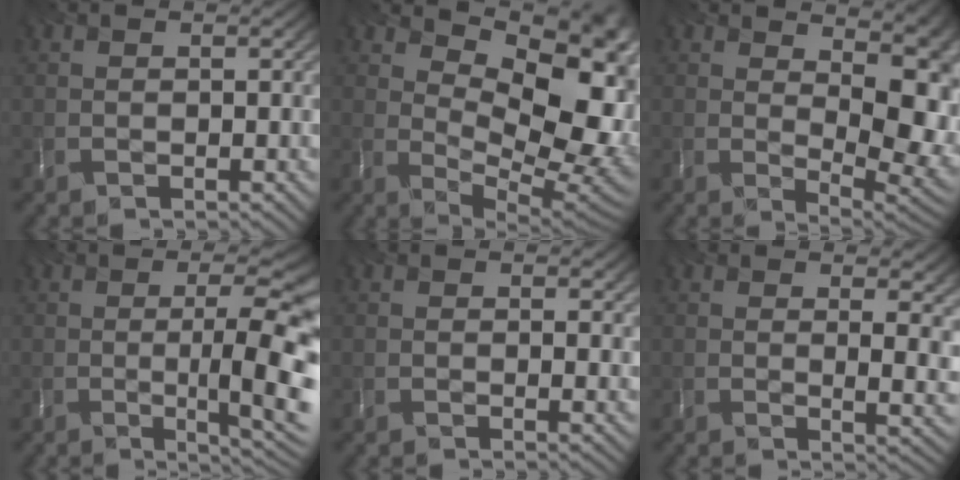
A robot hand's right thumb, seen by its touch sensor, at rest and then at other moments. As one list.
[{"total": 11.5, "force": [4.3, 5.6, 9.1], "torque": [-0.142, -0.015, 0.075]}, {"total": 12.1, "force": [4.3, 5.6, 9.9], "torque": [-0.119, 0.007, 0.077]}, {"total": 11.6, "force": [-1.1, 3.1, 11.1], "torque": [-0.124, -0.005, -0.011]}, {"total": 0.7, "force": [0.6, 0.1, 0.4], "torque": [-0.004, -0.003, 0.012]}, {"total": 7.4, "force": [2.5, 3.1, 6.3], "torque": [-0.064, 0.014, 0.033]}]